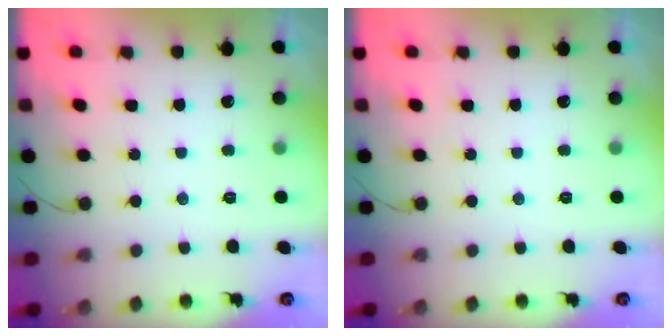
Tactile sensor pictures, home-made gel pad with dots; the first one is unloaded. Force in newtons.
{"total": 0.0}